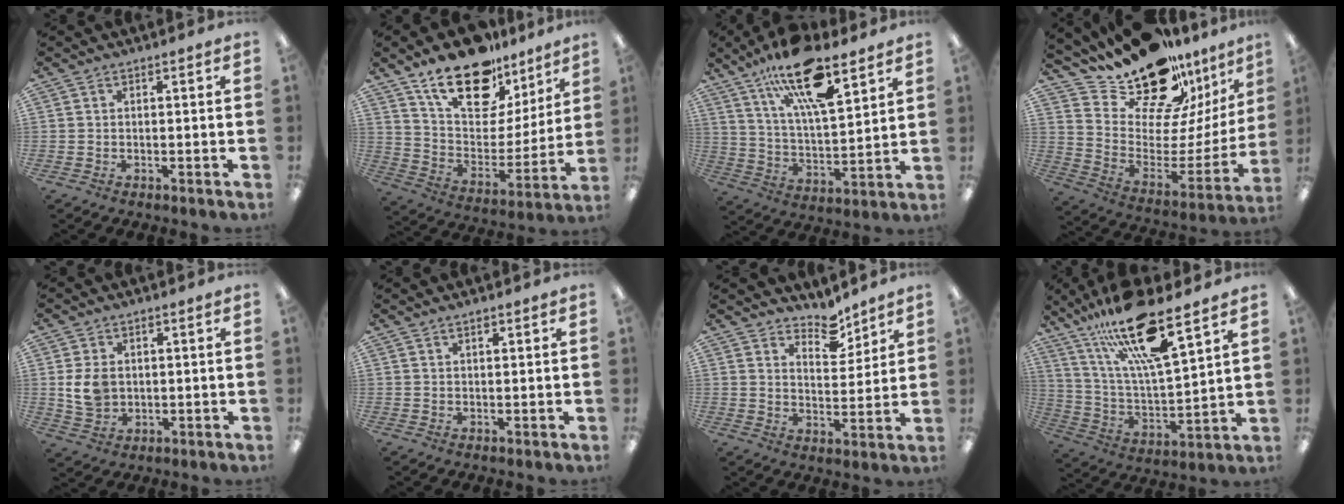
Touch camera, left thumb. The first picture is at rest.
{"total": 21.5, "force": [15.7, 10.4, 10.4], "torque": [-0.171, -0.099, 0.278]}
{"total": 18.8, "force": [12.7, 6.2, 12.4], "torque": [-0.207, -0.067, 0.211]}
{"total": 19.9, "force": [17.5, 7.1, 6.5], "torque": [-0.102, -0.155, 0.302]}
{"total": 6.7, "force": [0.8, 5.1, 4.3], "torque": [-0.094, 0.002, 0.014]}
{"total": 1.1, "force": [0.9, 0.3, 0.5], "torque": [-0.012, 0.000, 0.016]}
{"total": 7.3, "force": [6.4, 3.0, 2.0], "torque": [-0.012, -0.048, 0.112]}
{"total": 20.5, "force": [14.3, 4.3, 14.0], "torque": [-0.247, -0.081, 0.236]}